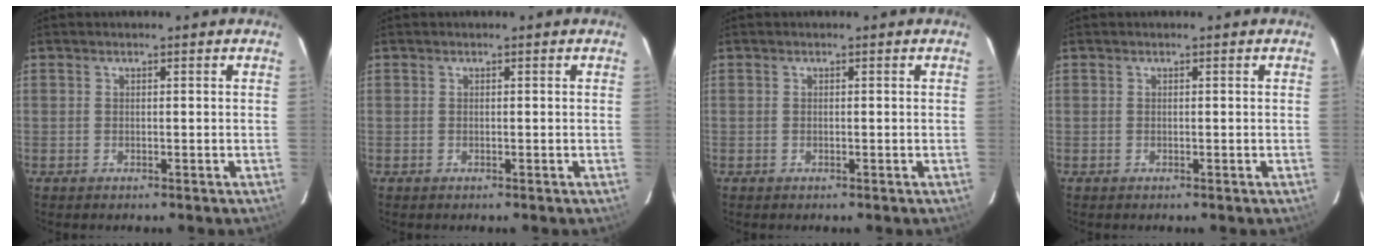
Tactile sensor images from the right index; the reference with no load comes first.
{"total": 0.0}
{"total": 0.0}
{"total": 0.0}